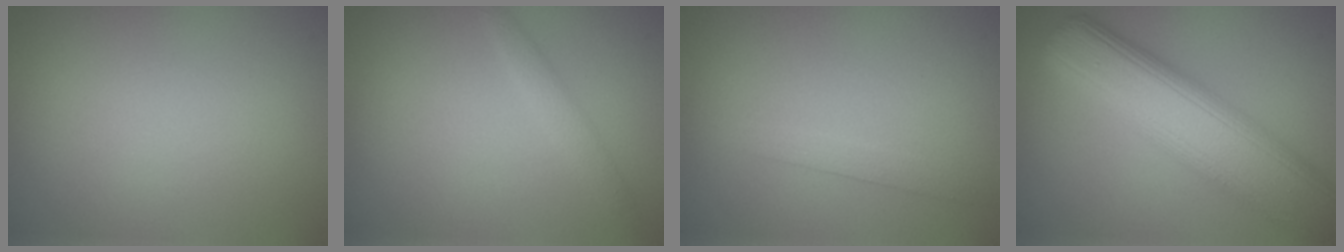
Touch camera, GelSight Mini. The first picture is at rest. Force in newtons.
{"total": 1.3, "press": 1.3, "slide": 0.1}
{"total": 1.5, "press": 1.5, "slide": 0.0}
{"total": 10.5, "press": 10.5, "slide": 0.3}